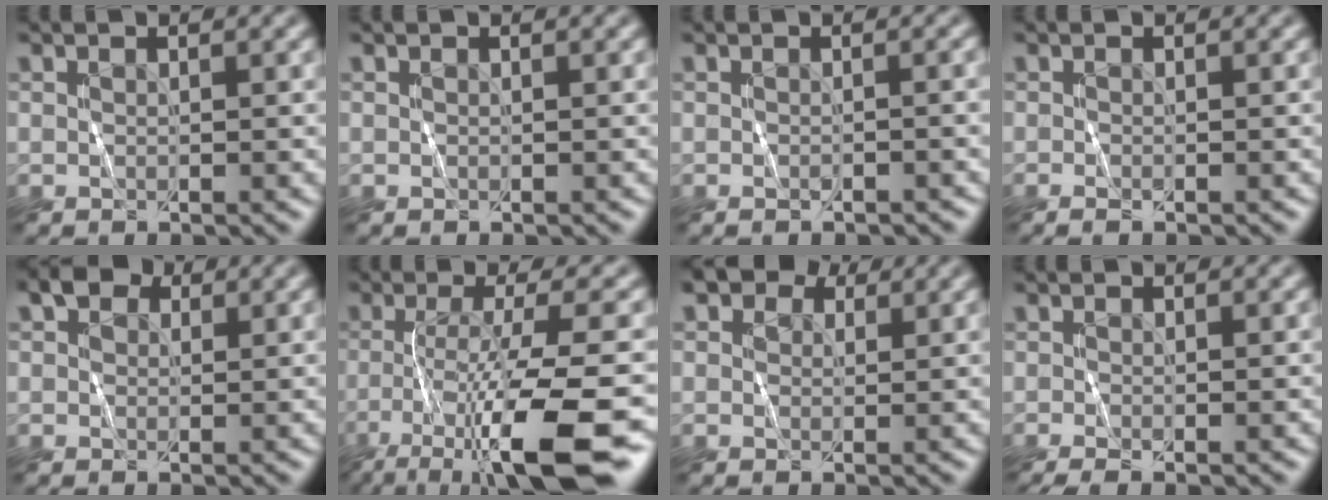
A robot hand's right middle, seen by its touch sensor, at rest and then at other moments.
{"total": 0.0}
{"total": 1.4, "force": [-0.5, 0.2, 1.3], "torque": [-0.013, -0.001, -0.009]}
{"total": 0.8, "force": [-0.5, 0.1, 0.7], "torque": [-0.014, -0.005, -0.010]}
{"total": 2.5, "force": [1.1, 1.7, 1.4], "torque": [-0.022, 0.005, 0.013]}
{"total": 10.7, "force": [-5.8, 1.9, 8.7], "torque": [-0.140, -0.008, -0.106]}
{"total": 4.5, "force": [2.7, 2.7, 2.4], "torque": [-0.036, 0.006, 0.024]}
{"total": 2.2, "force": [-1.1, 0.5, 1.8], "torque": [-0.038, -0.008, -0.022]}